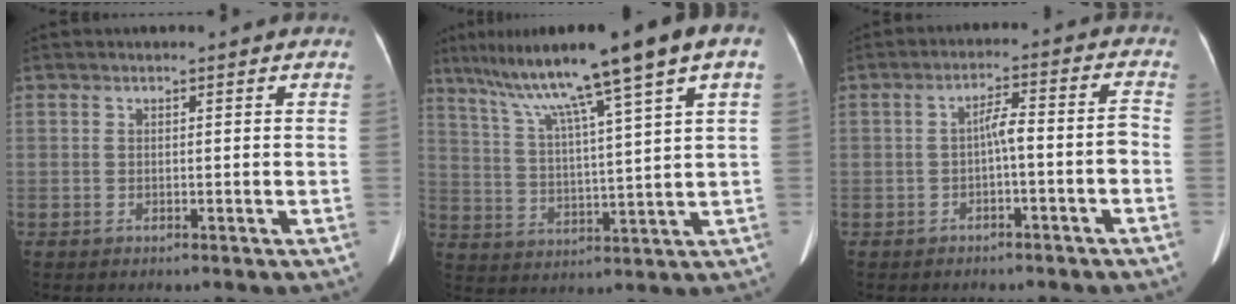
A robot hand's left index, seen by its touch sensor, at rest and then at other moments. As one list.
[{"total": 17.1, "force": [10.4, -0.8, 13.6], "torque": [-0.212, 0.038, 0.161]}, {"total": 4.9, "force": [-1.5, 0.7, 4.6], "torque": [-0.072, 0.031, -0.019]}]